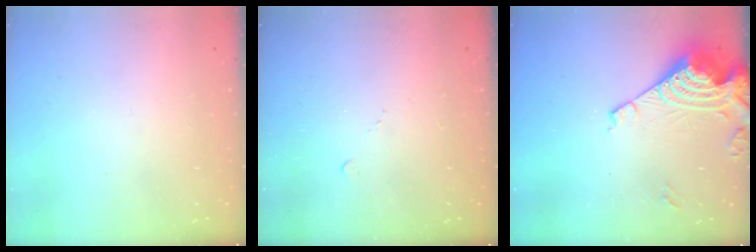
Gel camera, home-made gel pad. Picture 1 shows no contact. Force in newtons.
{"total": 4.0, "press": 4.0, "slide": 0.6}
{"total": 11.7, "press": 11.7, "slide": 1.1}